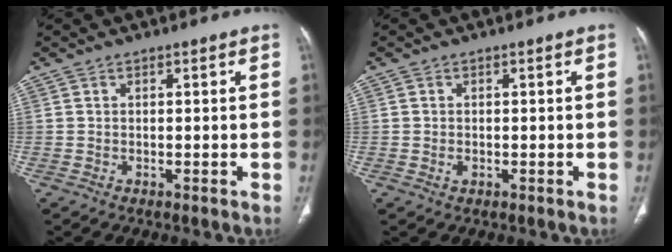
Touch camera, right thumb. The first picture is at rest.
{"total": 1.0, "force": [-0.2, 0.7, 0.6], "torque": [-0.016, 0.001, -0.002]}